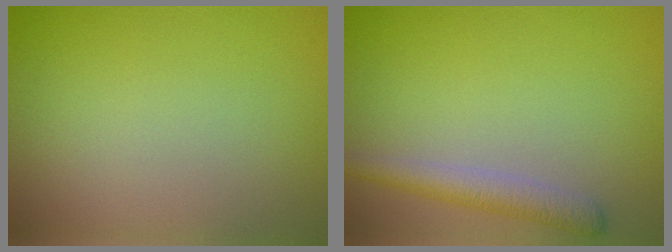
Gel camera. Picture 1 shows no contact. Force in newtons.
{"total": 3.0, "press": 3.0, "slide": 0.2}